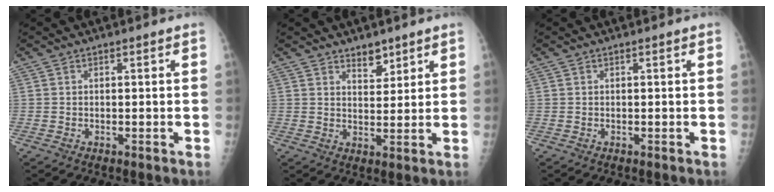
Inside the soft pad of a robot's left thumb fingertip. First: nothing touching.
{"total": 3.9, "force": [3.0, 2.0, 1.6], "torque": [-0.006, -0.023, 0.050]}
{"total": 0.0}